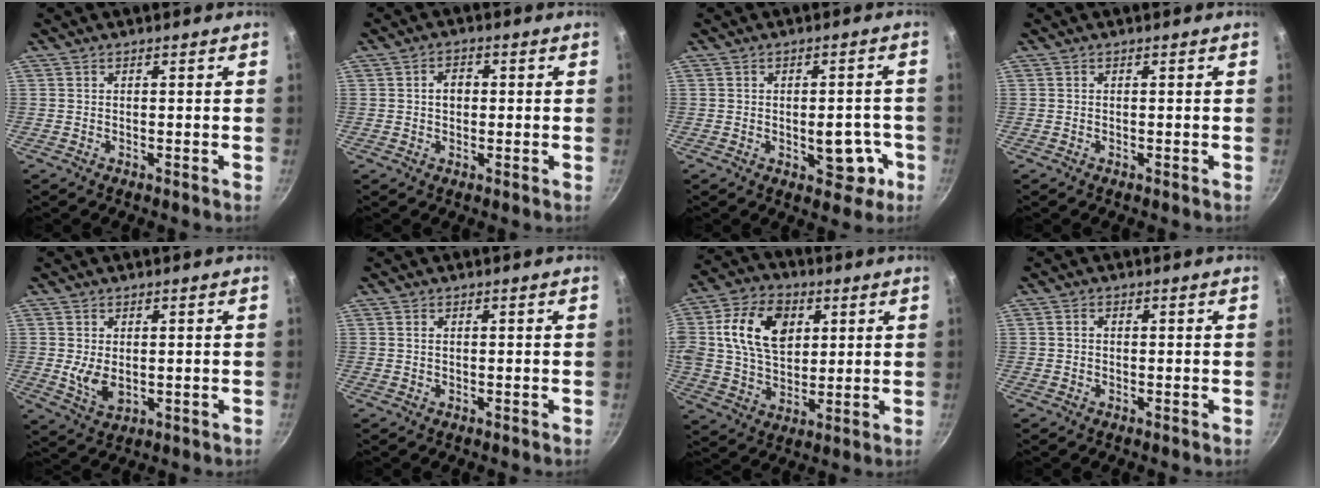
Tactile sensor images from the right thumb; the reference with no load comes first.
{"total": 3.4, "force": [0.3, 2.6, 2.2], "torque": [-0.019, 0.009, 0.003]}
{"total": 7.4, "force": [-2.1, 4.2, 5.7], "torque": [-0.039, 0.015, -0.022]}
{"total": 0.0}
{"total": 5.3, "force": [0.3, 3.2, 4.2], "torque": [-0.078, -0.018, 0.017]}
{"total": 0.8, "force": [0.3, 0.5, 0.6], "torque": [-0.011, 0.001, 0.006]}
{"total": 15.7, "force": [4.2, 10.8, 10.6], "torque": [-0.171, 0.000, 0.068]}
{"total": 1.0, "force": [0.0, 0.8, 0.6], "torque": [-0.010, 0.005, 0.000]}